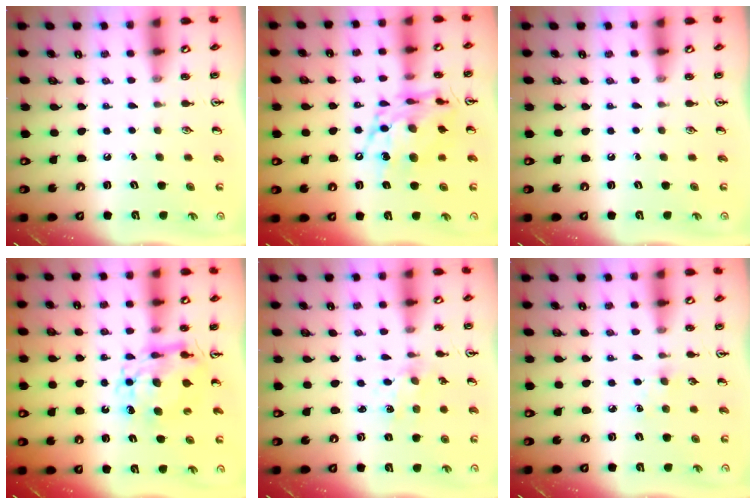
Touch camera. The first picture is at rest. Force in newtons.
{"total": 15.0, "press": 14.9, "slide": 1.3}
{"total": 0.0}
{"total": 10.0, "press": 9.9, "slide": 0.9}
{"total": 1.2, "press": 1.2, "slide": 0.3}
{"total": 3.0, "press": 2.9, "slide": 0.4}